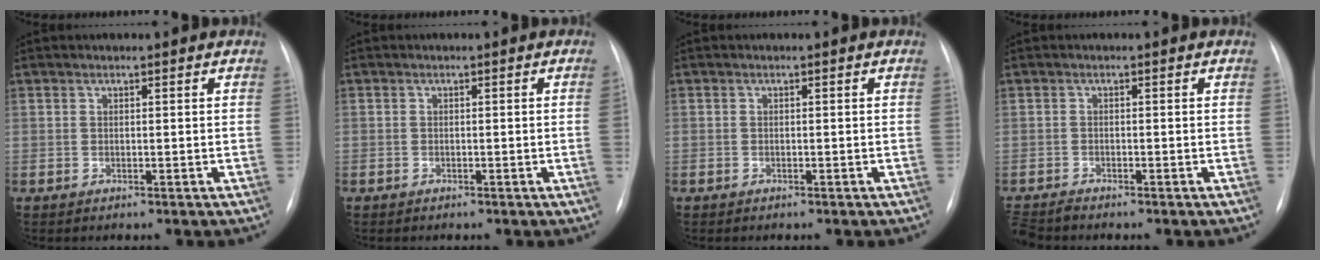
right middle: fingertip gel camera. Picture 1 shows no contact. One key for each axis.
{"total": 0.9, "fx": -0.1, "fy": -0.5, "fz": 0.7, "tx": 0.003, "ty": 0.004, "tz": -0.002}
{"total": 0.0}
{"total": 2.7, "fx": -2.6, "fy": 0.0, "fz": 0.6, "tx": -0.012, "ty": -0.010, "tz": -0.049}